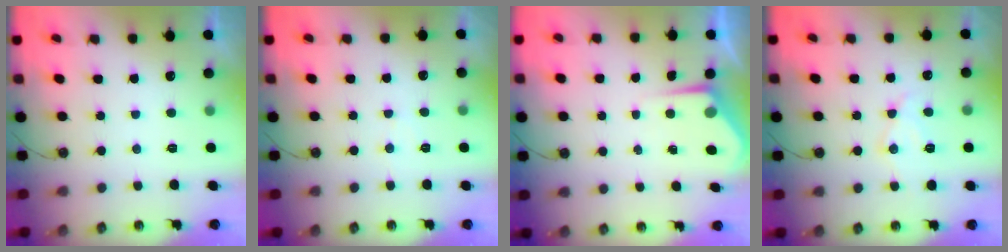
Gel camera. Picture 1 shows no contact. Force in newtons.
{"total": 3.9, "press": 3.9, "slide": 0.6}
{"total": 3.8, "press": 3.8, "slide": 0.5}
{"total": 11.0, "press": 10.9, "slide": 0.7}